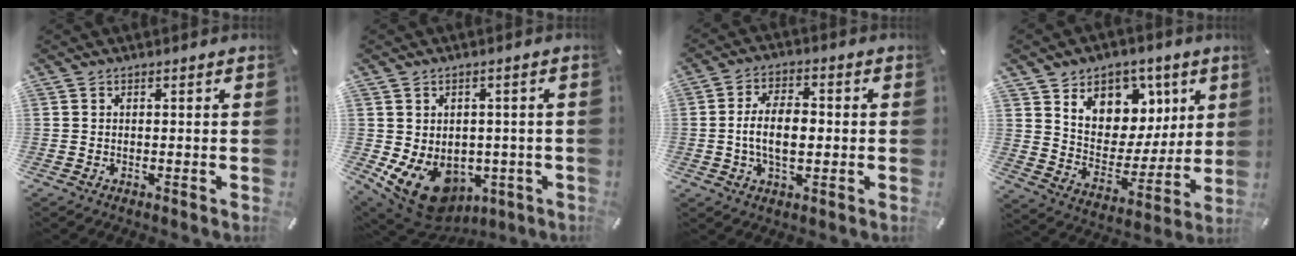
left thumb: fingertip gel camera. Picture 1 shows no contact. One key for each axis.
{"total": 11.8, "fx": -4.5, "fy": 8.8, "fz": 6.5, "tx": -0.114, "ty": 0.009, "tz": -0.076}
{"total": 9.4, "fx": -0.8, "fy": 5.2, "fz": 7.7, "tx": -0.141, "ty": 0.005, "tz": -0.018}
{"total": 10.6, "fx": 5.1, "fy": 9.0, "fz": 2.4, "tx": -0.028, "ty": -0.057, "tz": 0.097}